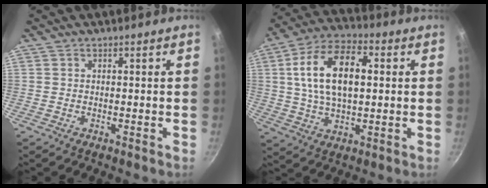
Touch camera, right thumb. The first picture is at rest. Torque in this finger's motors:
{"motor_torque": [-0.25, 2.10, 1.19, 0.67, 0.17]}